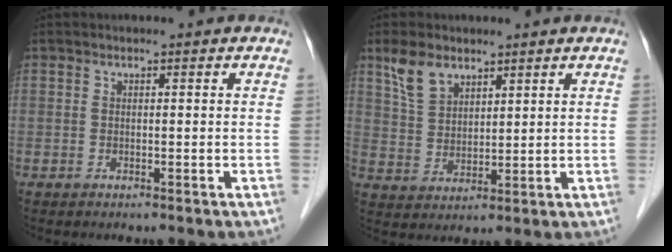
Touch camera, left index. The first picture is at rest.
{"total": 5.9, "force": [4.2, 3.1, 2.6], "torque": [-0.062, 0.011, 0.094]}